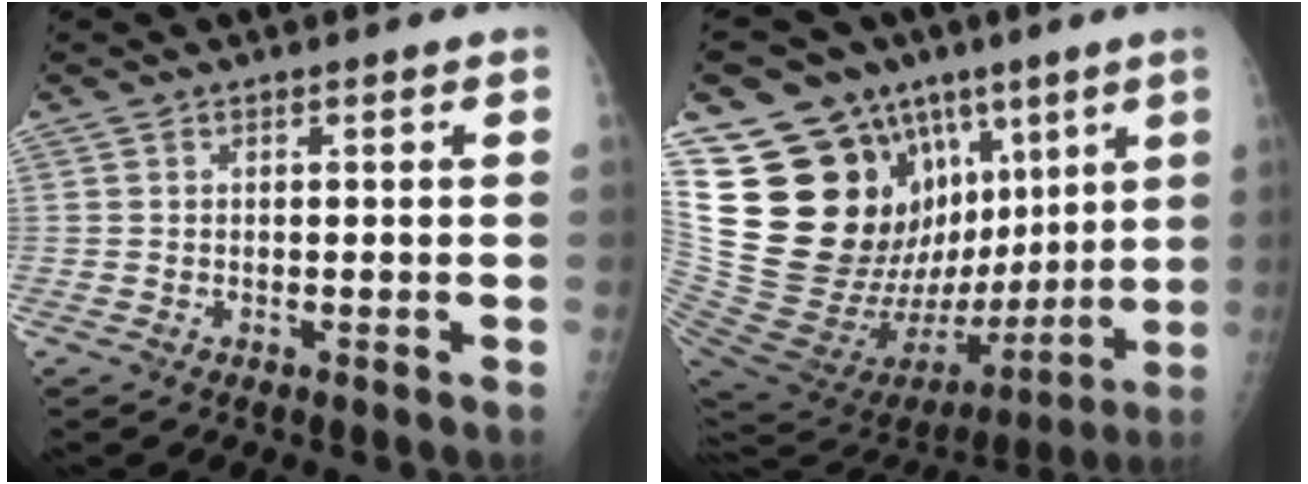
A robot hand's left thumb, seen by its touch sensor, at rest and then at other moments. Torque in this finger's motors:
{"motor_torque": [0.89, 0.46, 1.62, -1.15, 0.44]}